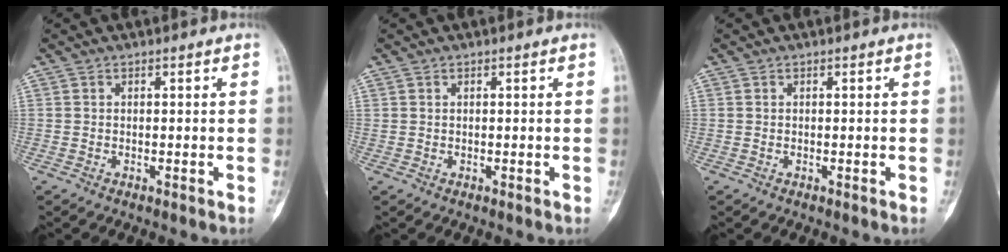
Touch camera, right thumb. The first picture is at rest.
{"total": 0.0}
{"total": 0.0}